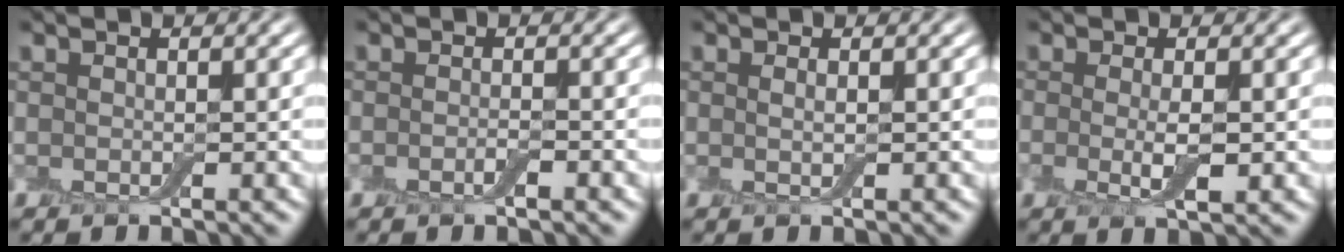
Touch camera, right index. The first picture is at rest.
{"total": 1.2, "force": [-0.6, 0.2, 1.1], "torque": [-0.020, -0.003, -0.013]}
{"total": 0.7, "force": [0.2, 0.1, 0.7], "torque": [-0.014, 0.000, 0.001]}
{"total": 2.9, "force": [-0.2, 0.8, 2.7], "torque": [-0.056, -0.009, -0.005]}